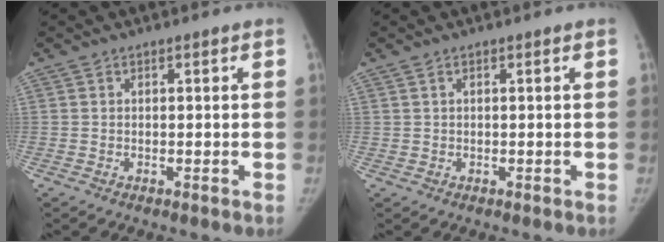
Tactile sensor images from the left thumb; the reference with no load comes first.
{"total": 0.5, "force": [0.3, 0.3, 0.3], "torque": [-0.002, 0.001, 0.006]}